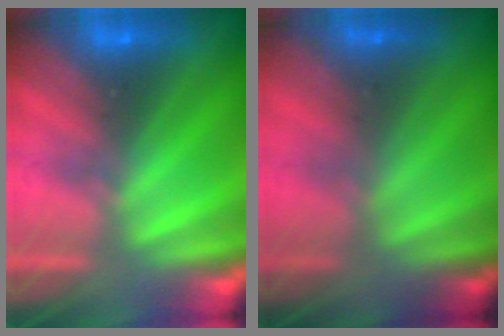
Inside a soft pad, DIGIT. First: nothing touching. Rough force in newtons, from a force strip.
{"total": 1.5}